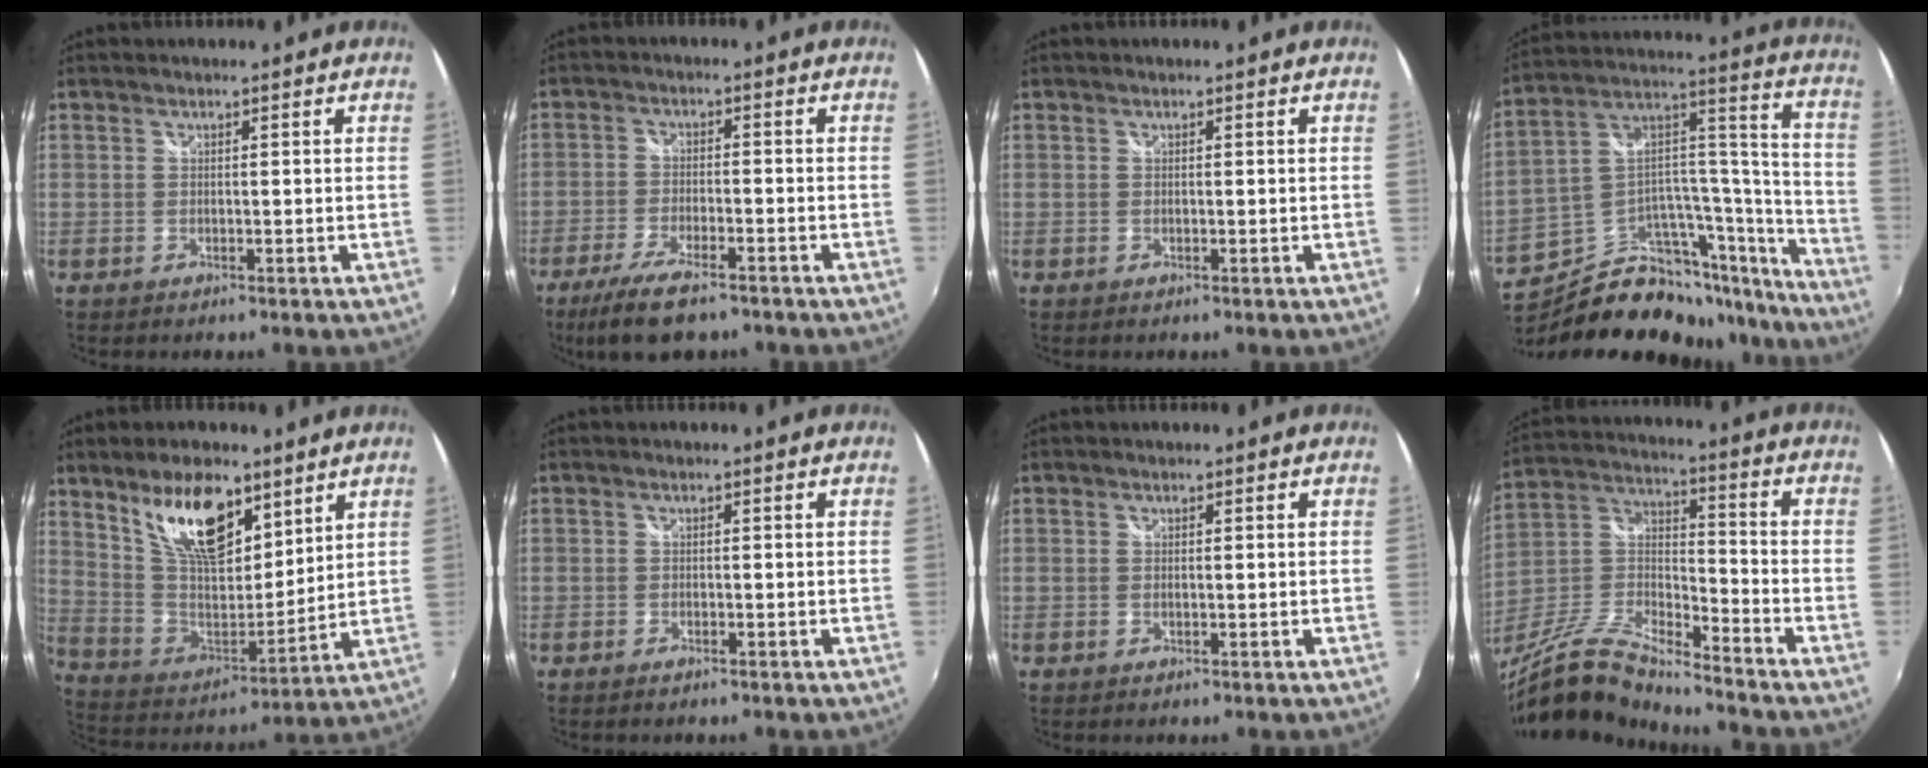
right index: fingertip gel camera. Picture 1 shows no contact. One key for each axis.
{"total": 10.5, "fx": -7.6, "fy": 3.2, "fz": 6.6, "tx": -0.153, "ty": -0.024, "tz": -0.136}
{"total": 0.0}
{"total": 26.2, "fx": -19.3, "fy": 13.5, "fz": 11.5, "tx": -0.173, "ty": 0.080, "tz": -0.283}
{"total": 17.4, "fx": 10.2, "fy": 7.8, "fz": 11.7, "tx": -0.211, "ty": -0.001, "tz": 0.195}
{"total": 1.0, "fx": -0.8, "fy": 0.4, "fz": 0.4, "tx": -0.009, "ty": -0.004, "tz": -0.016}
{"total": 0.0}
{"total": 17.5, "fx": -14.0, "fy": 3.1, "fz": 10.0, "tx": -0.219, "ty": -0.025, "tz": -0.272}